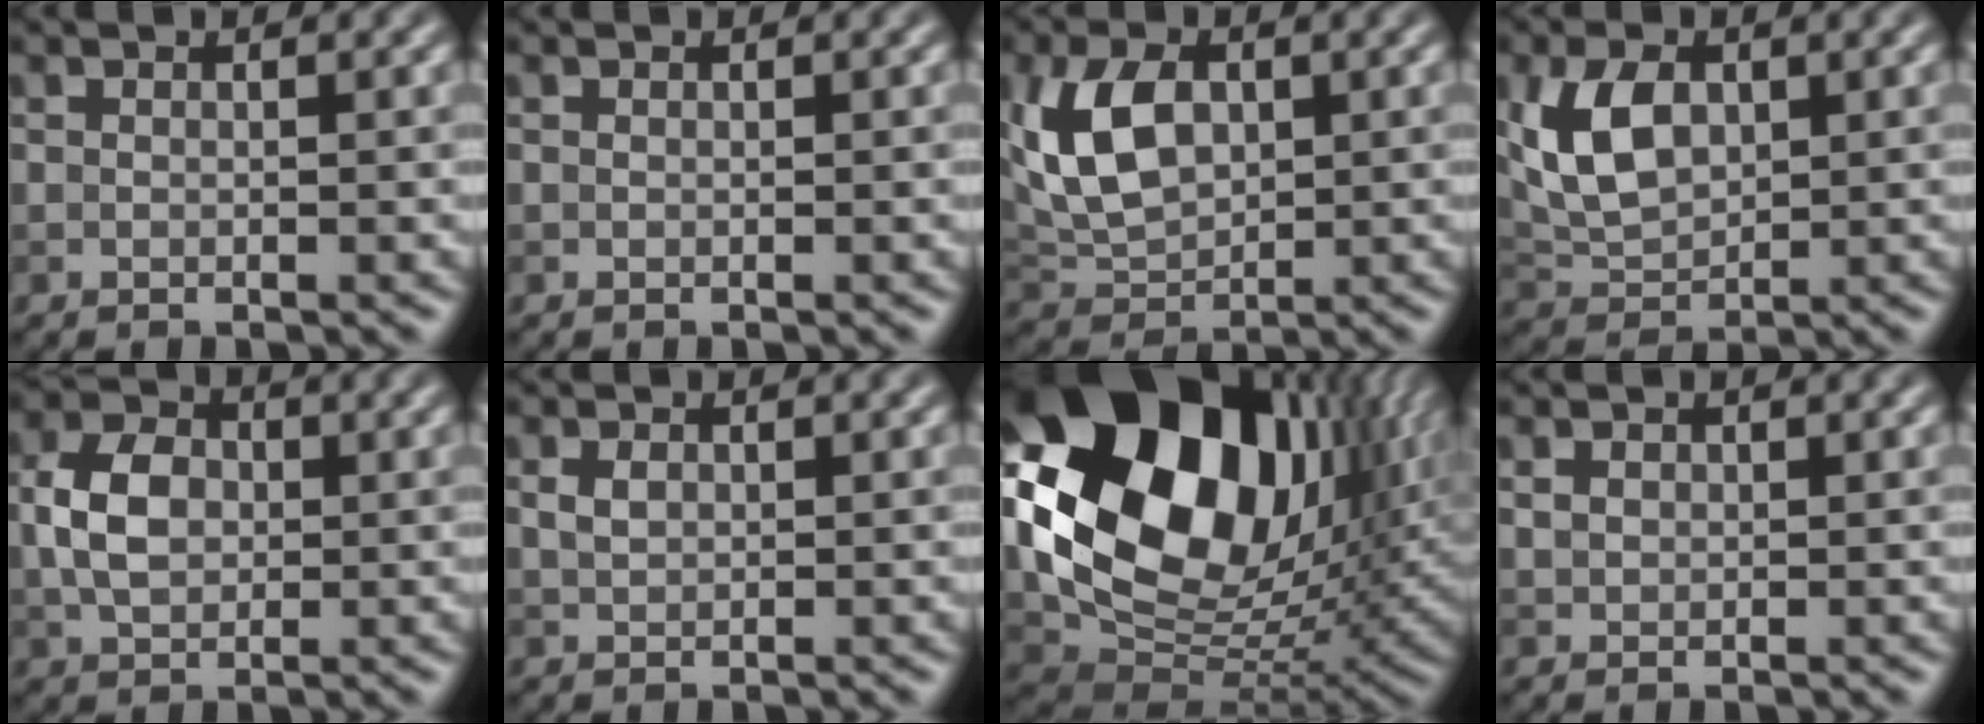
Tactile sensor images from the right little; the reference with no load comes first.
{"total": 0.0}
{"total": 6.4, "force": [1.1, 4.1, 4.8], "torque": [-0.101, 0.008, 0.021]}
{"total": 5.3, "force": [1.2, 3.4, 3.9], "torque": [-0.084, 0.005, 0.024]}
{"total": 4.6, "force": [0.1, 3.3, 3.2], "torque": [-0.067, 0.006, -0.003]}
{"total": 1.2, "force": [0.3, 0.9, 0.8], "torque": [-0.019, 0.003, 0.008]}
{"total": 19.2, "force": [5.9, 12.6, 13.2], "torque": [-0.263, 0.017, 0.108]}
{"total": 1.0, "force": [0.4, 0.8, 0.4], "torque": [-0.008, 0.001, 0.010]}